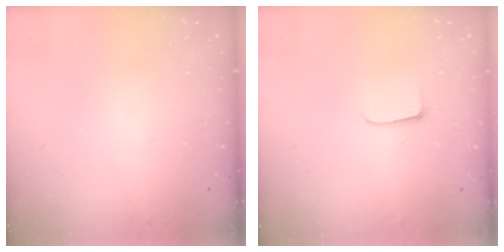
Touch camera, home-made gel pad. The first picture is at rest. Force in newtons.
{"total": 5.0, "press": 5.0, "slide": 0.5}